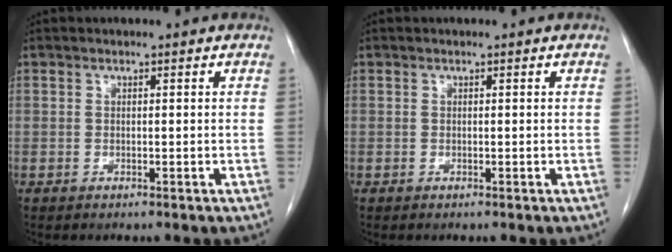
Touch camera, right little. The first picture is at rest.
{"total": 0.0}